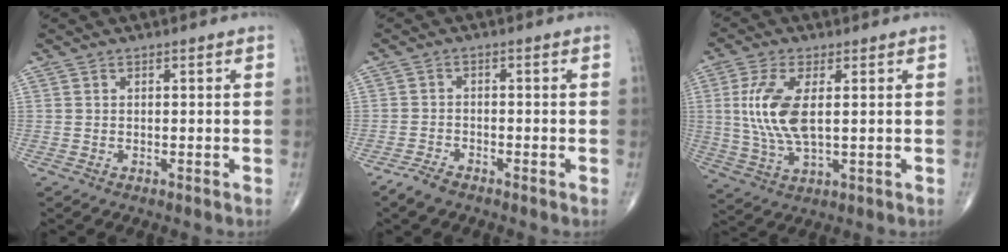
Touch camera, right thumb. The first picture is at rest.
{"total": 3.0, "force": [-2.5, 1.0, 1.3], "torque": [-0.032, 0.004, -0.051]}
{"total": 10.6, "force": [1.6, 4.4, 9.5], "torque": [-0.214, -0.009, 0.037]}